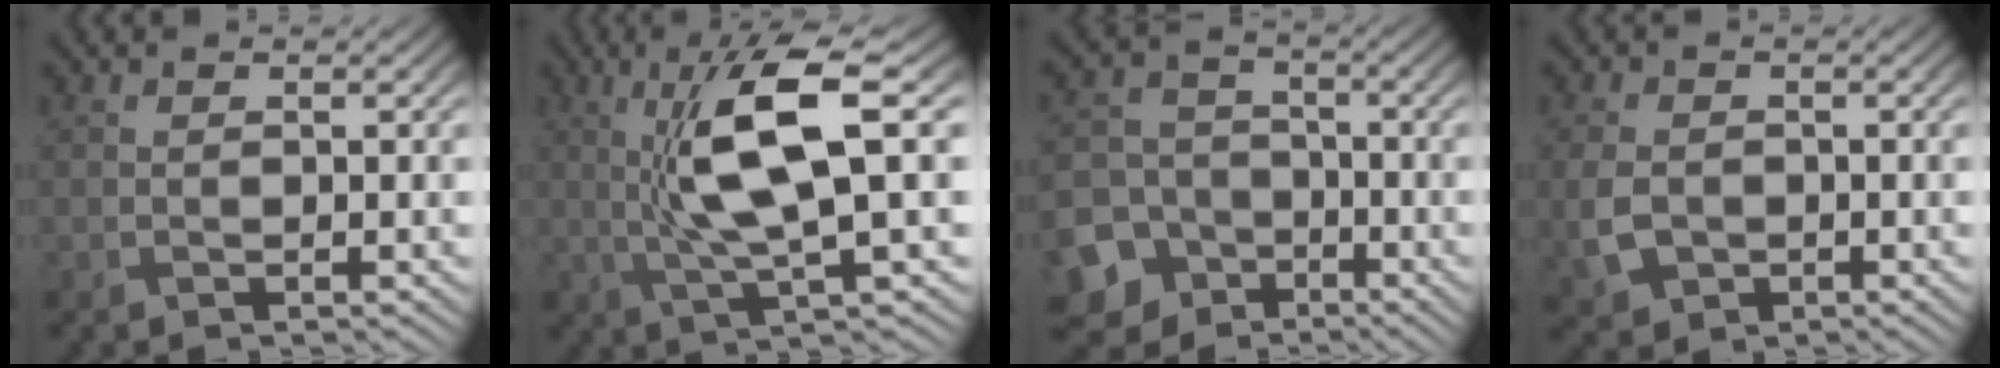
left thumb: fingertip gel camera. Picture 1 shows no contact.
{"total": 9.9, "force": [1.3, 2.1, 9.5], "torque": [-0.185, 0.006, 0.029]}
{"total": 10.9, "force": [-6.1, 8.6, 2.7], "torque": [-0.085, -0.040, -0.124]}
{"total": 4.4, "force": [-1.0, 3.4, 2.6], "torque": [-0.083, -0.012, -0.019]}